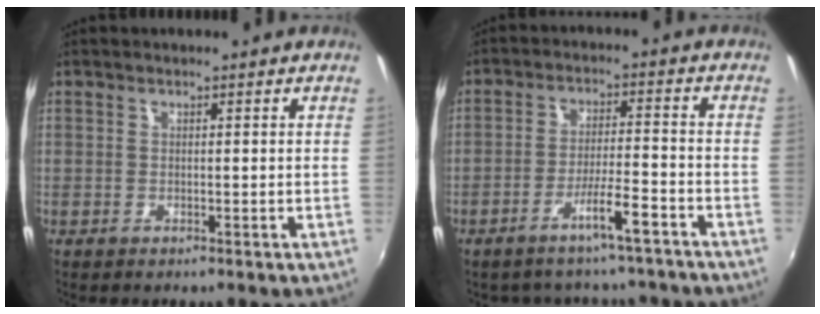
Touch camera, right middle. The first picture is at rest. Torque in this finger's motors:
{"motor_torque": [1.07, -1.07, 0.14, 0.09]}